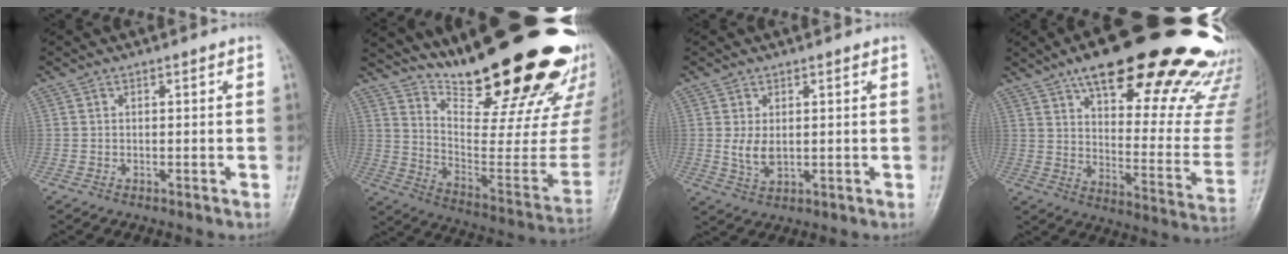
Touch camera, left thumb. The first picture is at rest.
{"total": 32.3, "force": [23.2, 8.3, 20.8], "torque": [-0.282, -0.127, 0.346]}
{"total": 4.1, "force": [0.9, 2.5, 3.1], "torque": [-0.055, -0.013, 0.023]}
{"total": 33.5, "force": [24.1, 9.6, 21.1], "torque": [-0.244, -0.091, 0.329]}